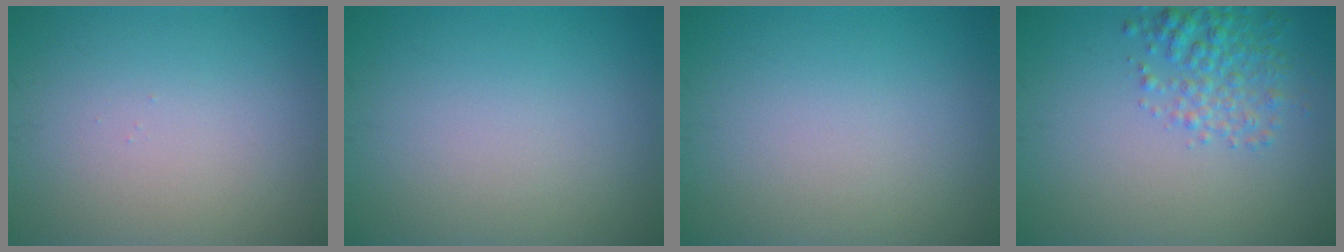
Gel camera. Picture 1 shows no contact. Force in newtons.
{"total": 0.0}
{"total": 0.0}
{"total": 3.1, "press": 3.1, "slide": 0.1}